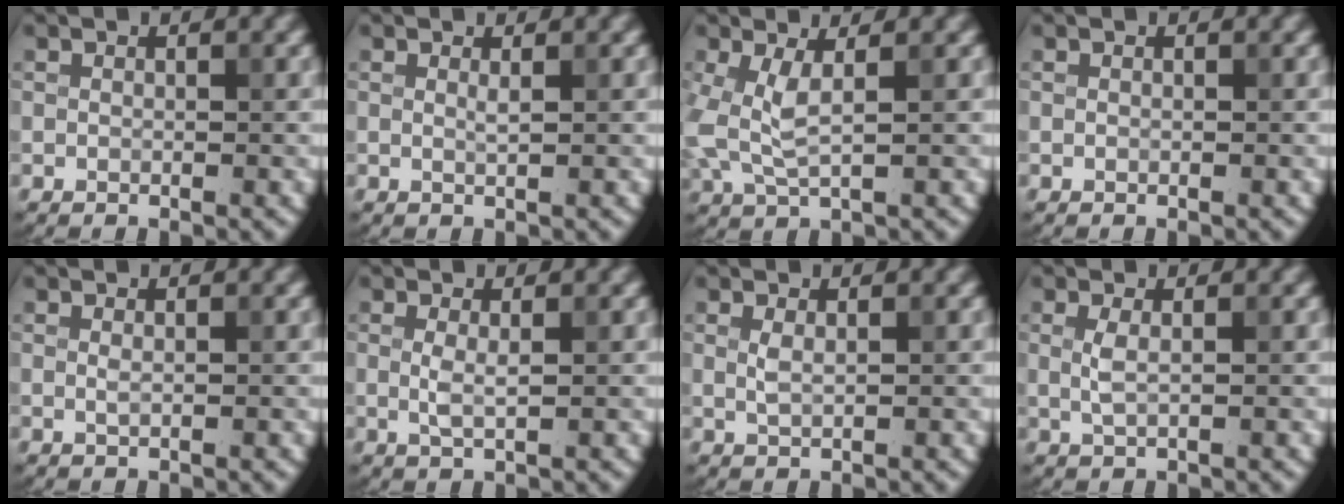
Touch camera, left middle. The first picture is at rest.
{"total": 0.7, "force": [0.3, 0.1, 0.6], "torque": [-0.007, -0.001, 0.004]}
{"total": 3.2, "force": [0.5, 1.3, 2.9], "torque": [-0.074, 0.000, 0.010]}
{"total": 0.0}
{"total": 0.5, "force": [0.1, 0.1, 0.5], "torque": [-0.010, 0.001, 0.002]}
{"total": 1.4, "force": [0.2, 0.3, 1.4], "torque": [-0.030, -0.004, 0.003]}
{"total": 1.0, "force": [0.4, 0.3, 0.9], "torque": [-0.021, -0.002, 0.009]}
{"total": 1.3, "force": [0.3, 0.4, 1.3], "torque": [-0.029, -0.002, 0.006]}